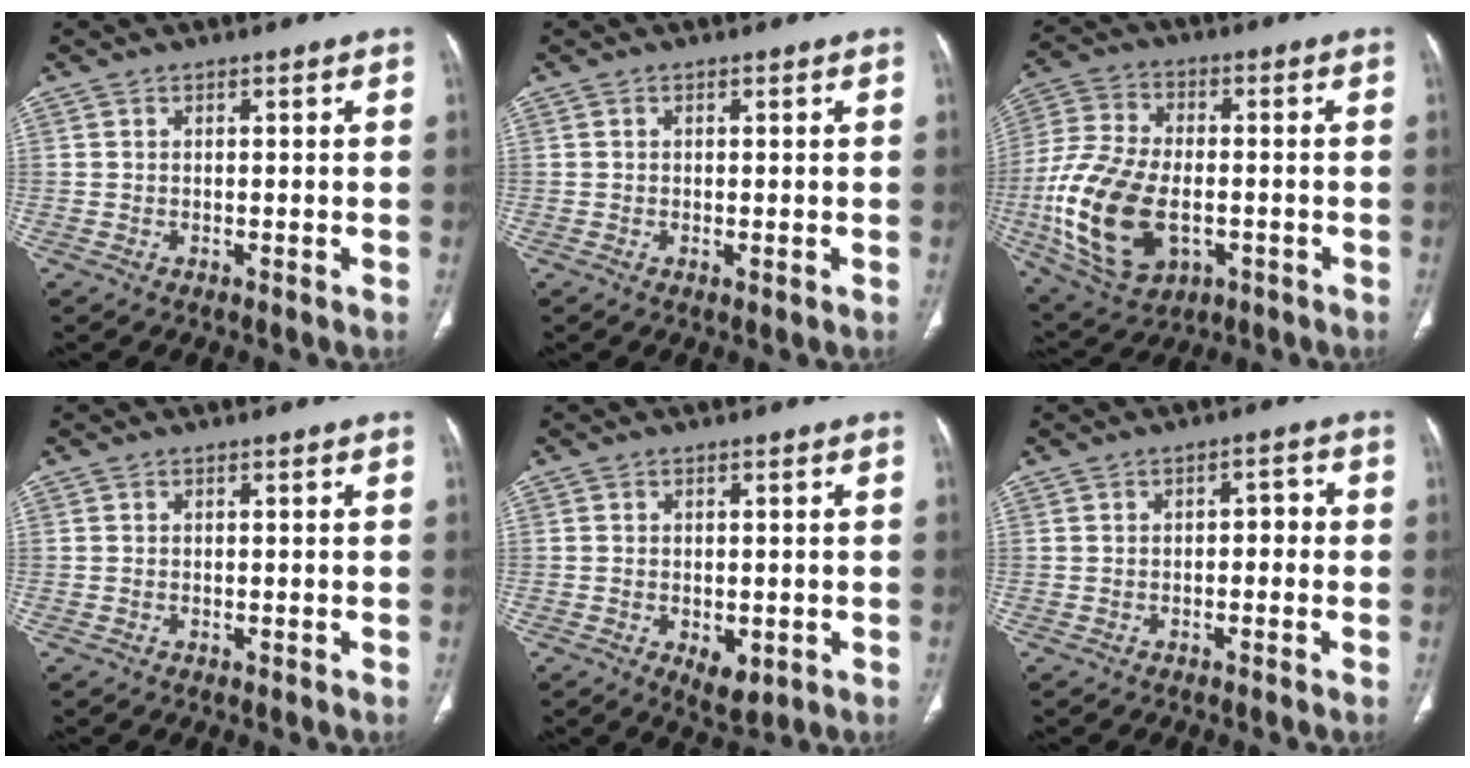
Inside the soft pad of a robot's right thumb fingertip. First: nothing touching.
{"total": 0.7, "force": [-0.2, 0.2, 0.7], "torque": [-0.014, -0.004, -0.002]}
{"total": 20.0, "force": [-4.1, 12.0, 15.5], "torque": [-0.318, 0.004, -0.062]}
{"total": 0.0}
{"total": 4.8, "force": [-1.4, 2.7, 3.7], "torque": [-0.049, -0.006, -0.011]}
{"total": 2.9, "force": [-0.4, 1.7, 2.3], "torque": [-0.019, 0.015, -0.012]}